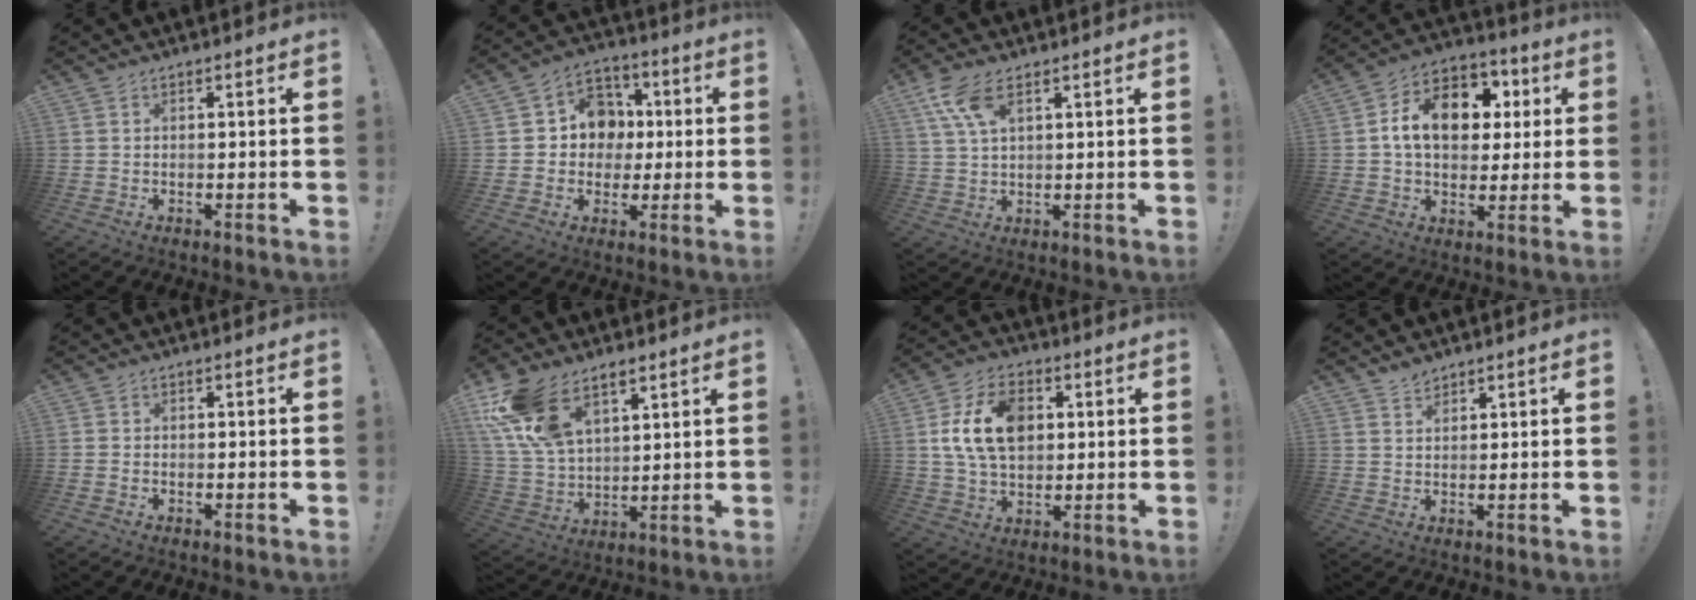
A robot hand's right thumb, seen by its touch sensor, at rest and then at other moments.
{"total": 11.1, "force": [0.4, 10.4, 3.8], "torque": [-0.046, 0.010, 0.018]}
{"total": 8.2, "force": [4.3, 3.5, 6.1], "torque": [-0.117, -0.006, 0.084]}
{"total": 15.8, "force": [3.4, 11.3, 10.4], "torque": [-0.149, 0.002, 0.065]}
{"total": 0.8, "force": [-0.6, 0.5, 0.1], "torque": [0.001, 0.002, -0.011]}
{"total": 16.4, "force": [9.4, 9.6, 9.4], "torque": [-0.185, -0.046, 0.178]}
{"total": 15.1, "force": [2.6, 10.6, 10.5], "torque": [-0.177, 0.002, 0.050]}
{"total": 2.4, "force": [2.2, 0.8, 0.4], "torque": [0.008, -0.019, 0.038]}